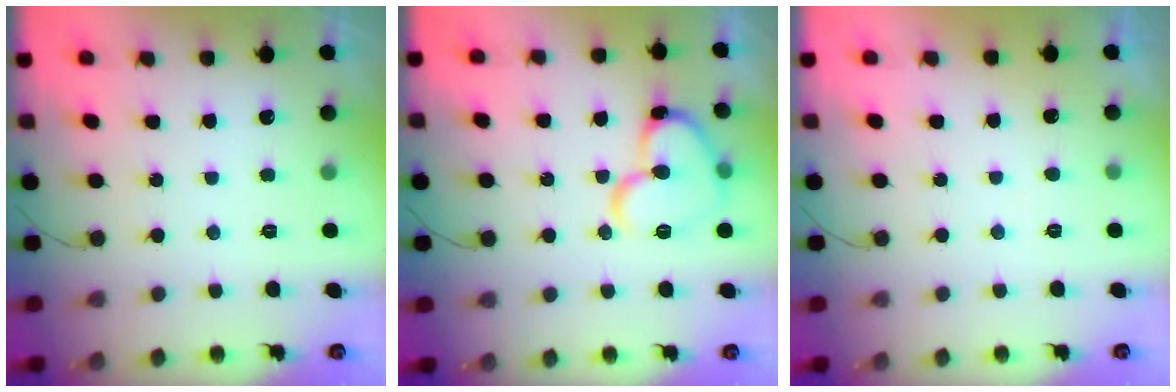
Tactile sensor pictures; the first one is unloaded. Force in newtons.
{"total": 14.6, "press": 14.5, "slide": 2.1}
{"total": 3.4, "press": 3.4, "slide": 0.2}